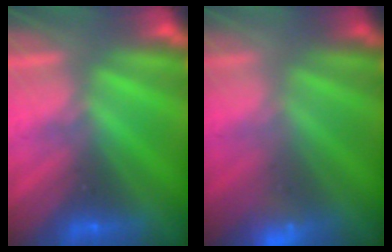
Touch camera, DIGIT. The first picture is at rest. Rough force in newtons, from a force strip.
{"total": 2.2}